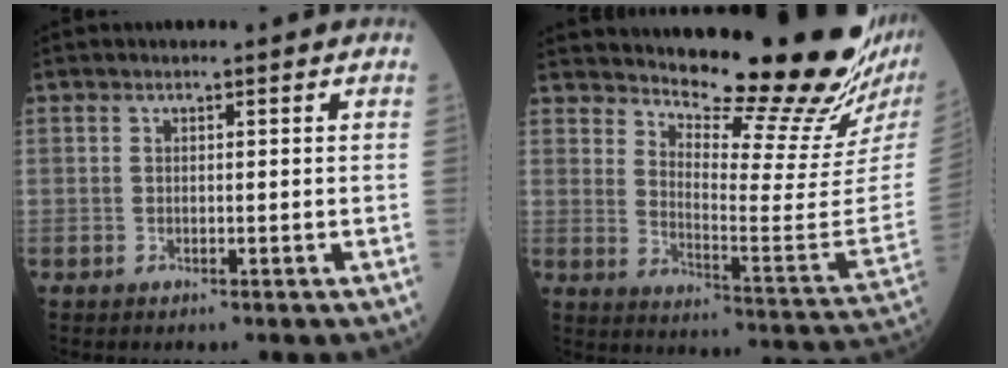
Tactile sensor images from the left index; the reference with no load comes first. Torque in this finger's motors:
{"motor_torque": [0.48, -0.77, 0.66, 0.09]}